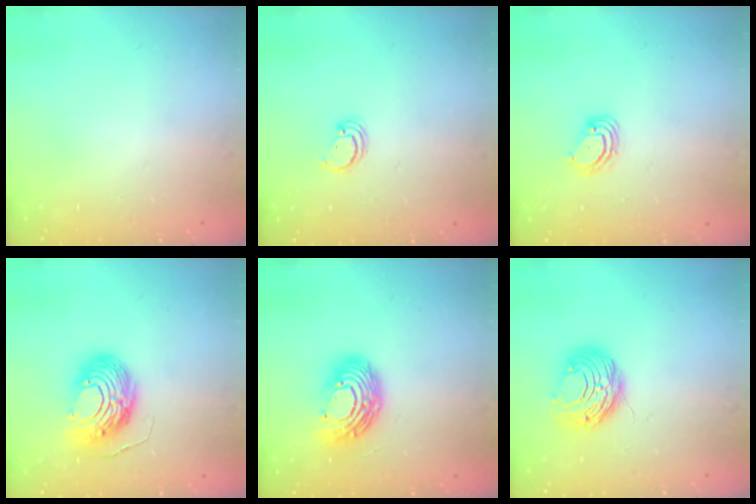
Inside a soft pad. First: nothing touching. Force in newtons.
{"total": 2.4, "press": 2.4, "slide": 0.2}
{"total": 4.4, "press": 4.4, "slide": 0.4}
{"total": 12.8, "press": 12.7, "slide": 1.3}
{"total": 13.9, "press": 13.8, "slide": 1.1}
{"total": 8.8, "press": 8.8, "slide": 0.3}